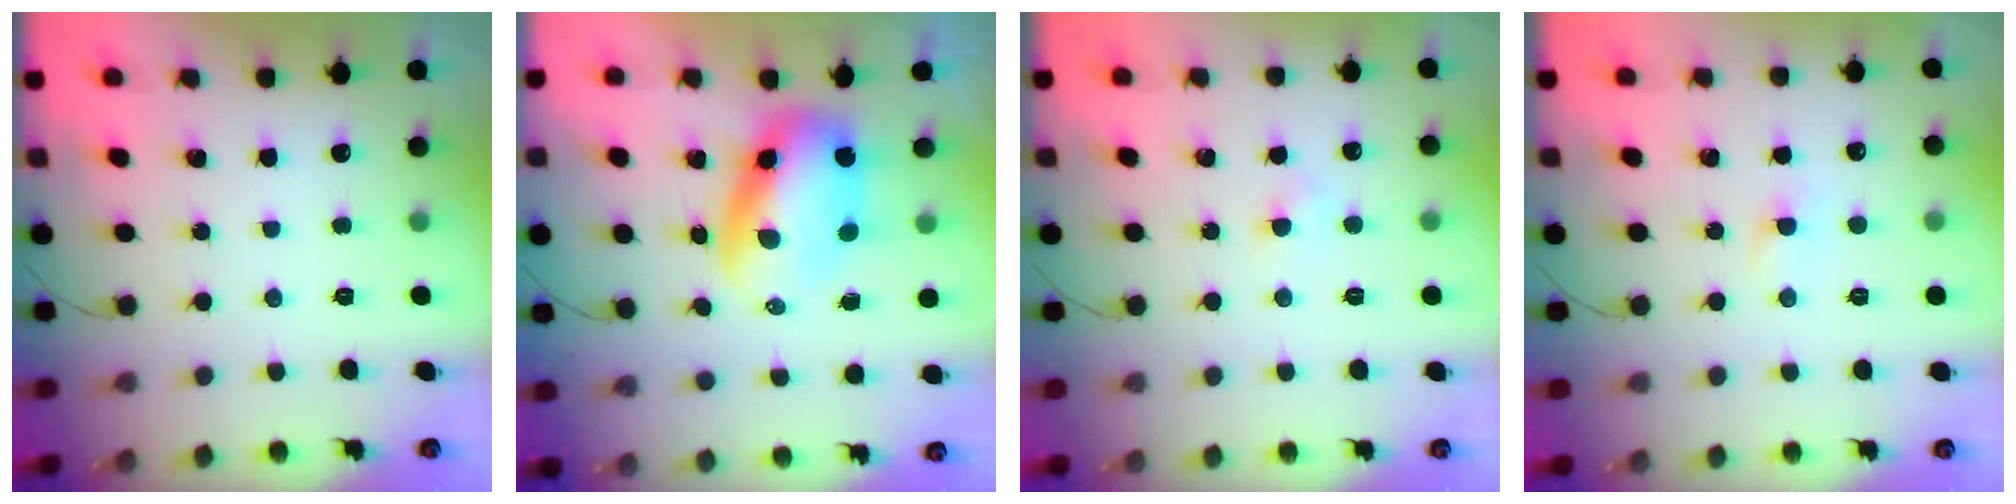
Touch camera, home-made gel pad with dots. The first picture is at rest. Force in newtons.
{"total": 7.3, "press": 7.1, "slide": 1.9}
{"total": 2.8, "press": 2.6, "slide": 1.0}
{"total": 1.5, "press": 1.2, "slide": 0.8}